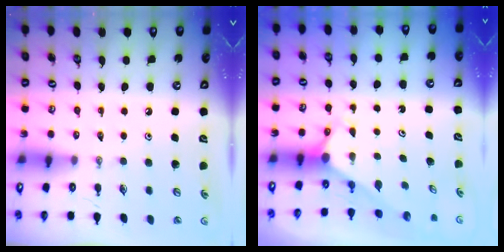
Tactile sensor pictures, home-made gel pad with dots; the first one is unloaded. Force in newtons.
{"total": 2.7, "press": 2.7, "slide": 0.0}